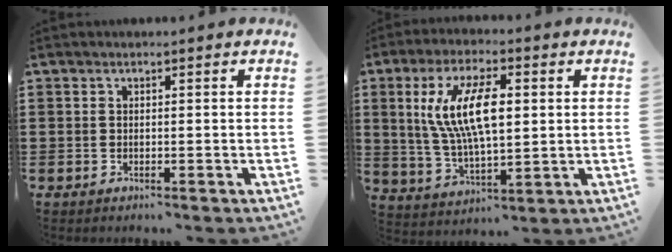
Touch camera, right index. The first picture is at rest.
{"total": 11.7, "force": [2.3, 4.5, 10.6], "torque": [-0.230, 0.005, 0.032]}